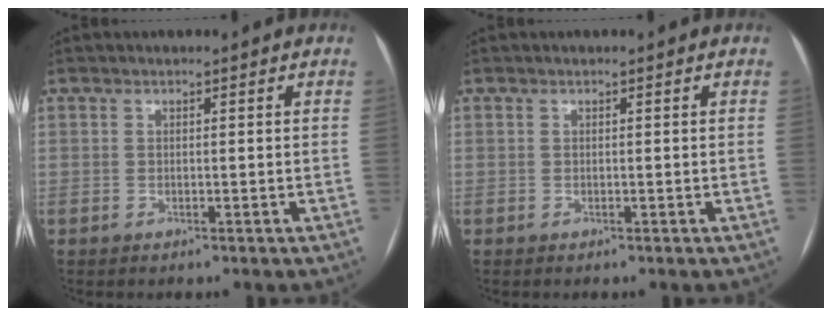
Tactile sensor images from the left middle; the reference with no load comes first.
{"total": 0.0}